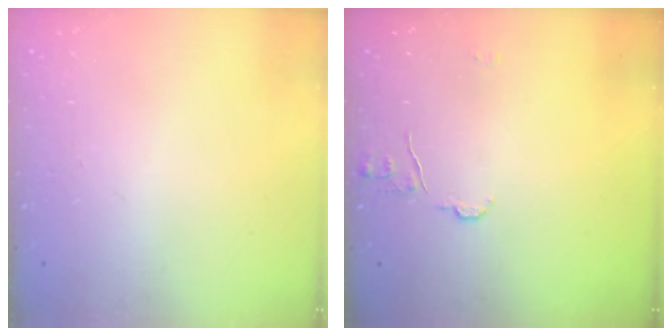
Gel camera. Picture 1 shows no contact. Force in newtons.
{"total": 6.8, "press": 6.8, "slide": 0.6}